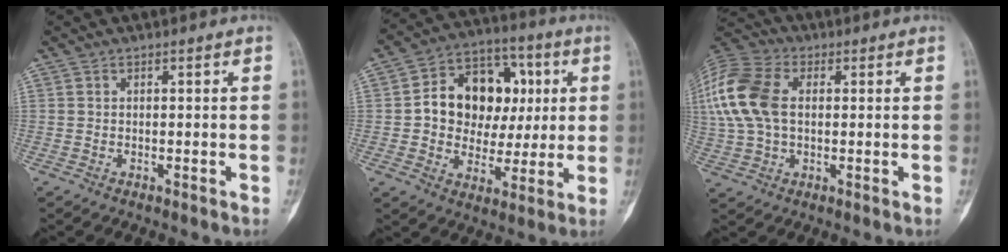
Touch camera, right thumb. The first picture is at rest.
{"total": 16.8, "force": [2.2, 13.0, 10.3], "torque": [-0.111, 0.023, 0.037]}
{"total": 18.4, "force": [3.0, 12.2, 13.5], "torque": [-0.331, 0.020, 0.053]}